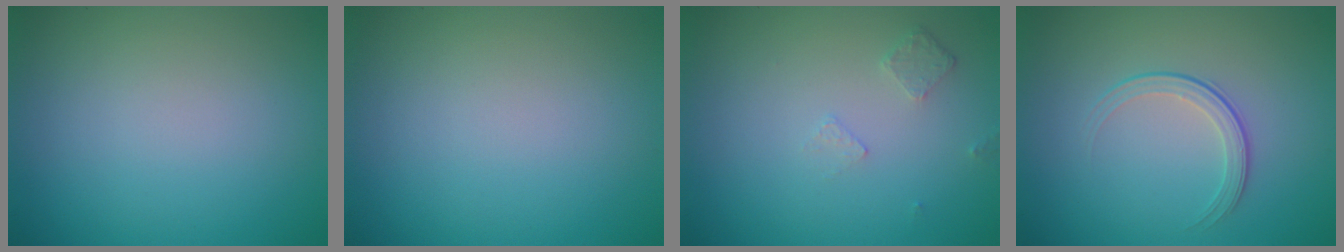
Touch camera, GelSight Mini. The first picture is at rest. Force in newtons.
{"total": 0.0}
{"total": 0.8, "press": 0.6, "slide": 0.5}
{"total": 1.9, "press": 1.3, "slide": 1.5}